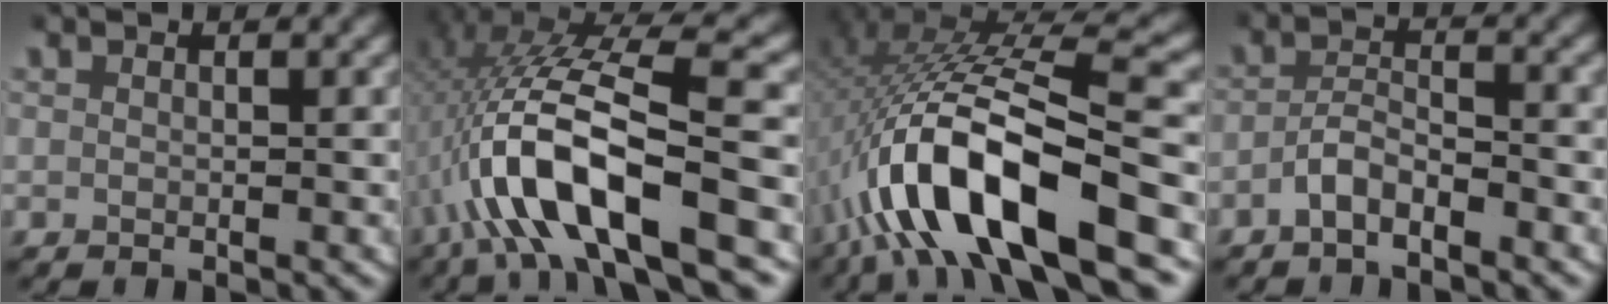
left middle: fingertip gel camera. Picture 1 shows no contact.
{"total": 10.1, "force": [-1.1, 3.6, 9.3], "torque": [-0.195, 0.001, -0.014]}
{"total": 11.8, "force": [-2.9, 4.7, 10.5], "torque": [-0.211, -0.008, -0.039]}
{"total": 2.9, "force": [-2.4, 1.2, 1.2], "torque": [-0.020, 0.005, -0.053]}